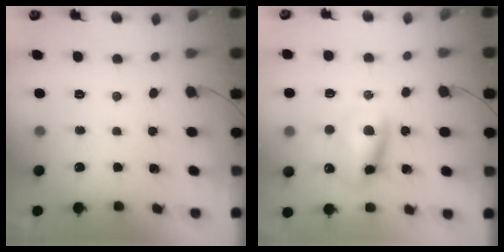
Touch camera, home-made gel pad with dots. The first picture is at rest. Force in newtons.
{"total": 10.9, "press": 10.7, "slide": 2.1}